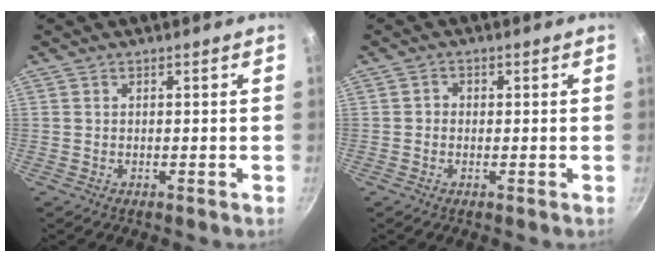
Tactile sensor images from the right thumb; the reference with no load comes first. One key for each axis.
{"total": 1.3, "fx": 0.0, "fy": 1.2, "fz": 0.5, "tx": 0.002, "ty": 0.004, "tz": -0.005}